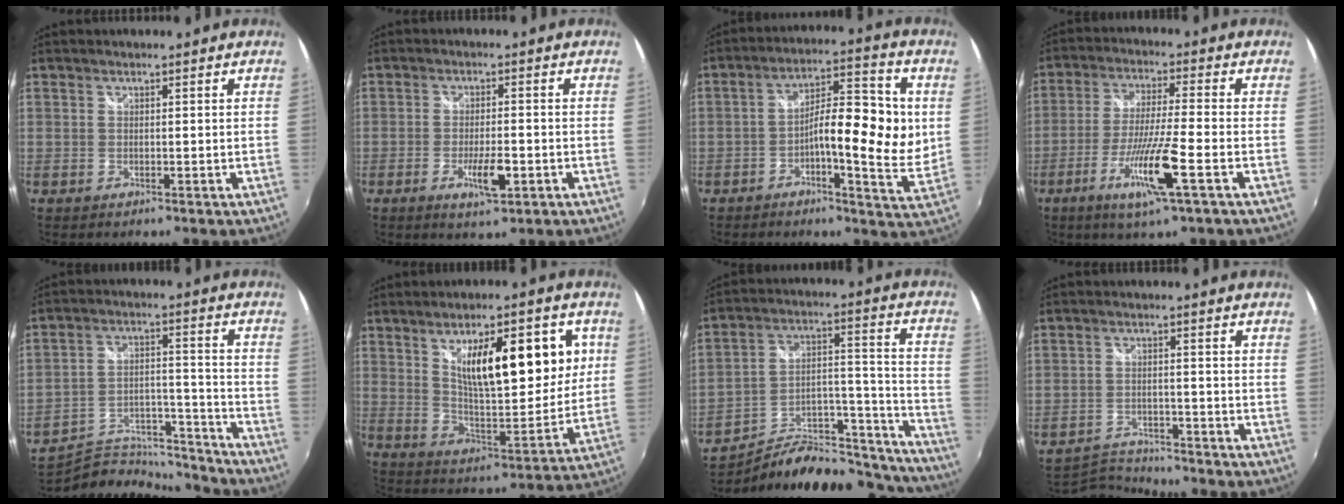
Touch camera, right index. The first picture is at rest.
{"total": 5.6, "force": [-2.2, 1.6, 4.9], "torque": [-0.097, -0.011, -0.038]}
{"total": 13.5, "force": [0.3, 3.7, 13.0], "torque": [-0.203, 0.012, -0.004]}
{"total": 11.5, "force": [-5.1, -0.2, 10.3], "torque": [-0.209, -0.017, -0.096]}
{"total": 16.5, "force": [-15.9, 3.3, 2.7], "torque": [-0.055, 0.031, -0.249]}
{"total": 18.7, "force": [6.2, 6.9, 16.2], "torque": [-0.242, 0.000, 0.104]}
{"total": 24.9, "force": [-19.8, 9.8, 11.4], "torque": [-0.151, 0.052, -0.271]}
{"total": 5.7, "force": [-5.7, 0.2, -0.5], "torque": [-0.016, 0.007, -0.105]}